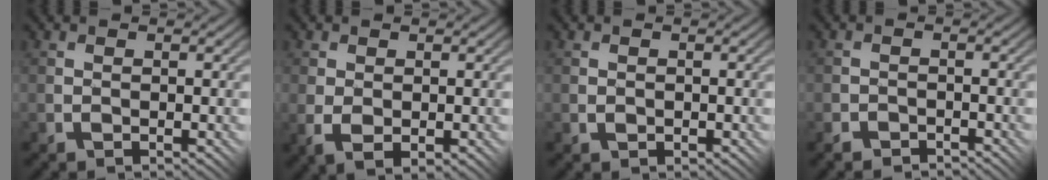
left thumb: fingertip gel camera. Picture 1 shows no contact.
{"total": 3.7, "force": [-0.7, 2.3, 2.8], "torque": [-0.062, -0.014, -0.005]}
{"total": 0.7, "force": [-0.1, 0.7, 0.2], "torque": [-0.003, -0.002, -0.001]}
{"total": 1.6, "force": [-1.6, 0.4, -0.2], "torque": [0.006, 0.004, -0.036]}